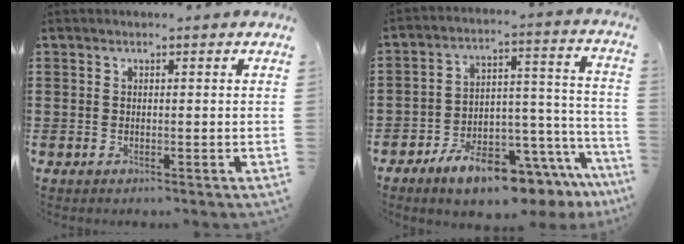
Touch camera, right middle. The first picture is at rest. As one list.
[{"total": 10.3, "force": [-8.6, 3.0, 4.8], "torque": [-0.067, 0.038, -0.156]}]